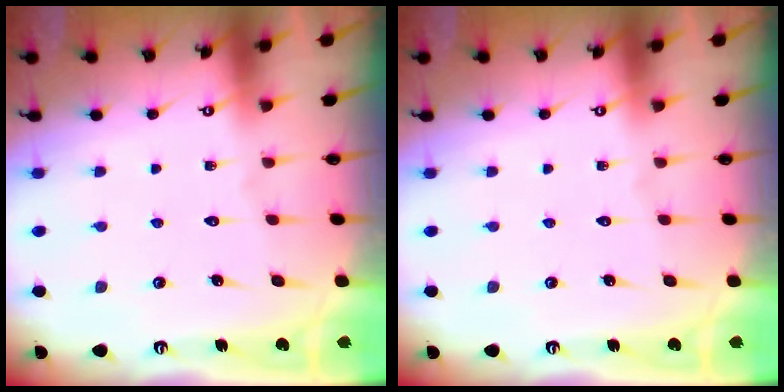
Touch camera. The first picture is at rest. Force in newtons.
{"total": 0.0}